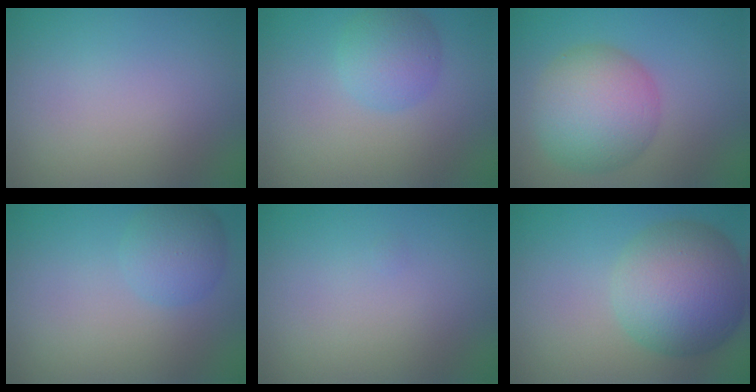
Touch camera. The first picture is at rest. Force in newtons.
{"total": 3.2, "press": 3.2, "slide": 0.0}
{"total": 7.3, "press": 7.3, "slide": 0.2}
{"total": 3.1, "press": 3.1, "slide": 0.2}
{"total": 0.0}
{"total": 8.8, "press": 8.8, "slide": 0.3}